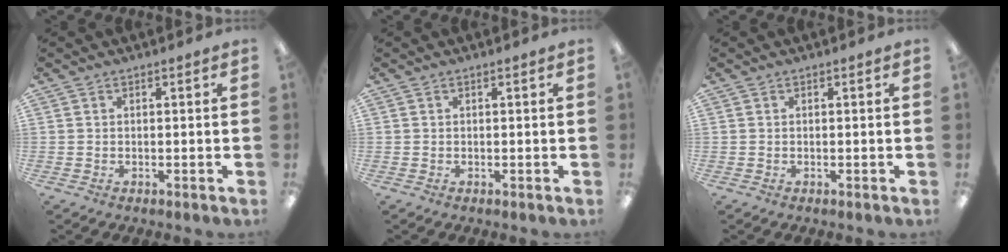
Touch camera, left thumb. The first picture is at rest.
{"total": 0.0}
{"total": 0.0}